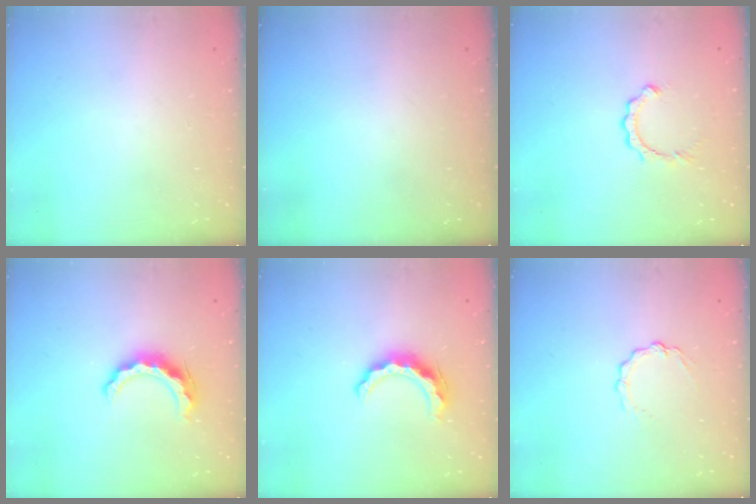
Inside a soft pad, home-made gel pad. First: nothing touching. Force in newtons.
{"total": 0.0}
{"total": 2.8, "press": 2.8, "slide": 0.2}
{"total": 10.1, "press": 10.1, "slide": 0.6}
{"total": 10.1, "press": 10.1, "slide": 0.6}
{"total": 3.6, "press": 3.6, "slide": 0.3}